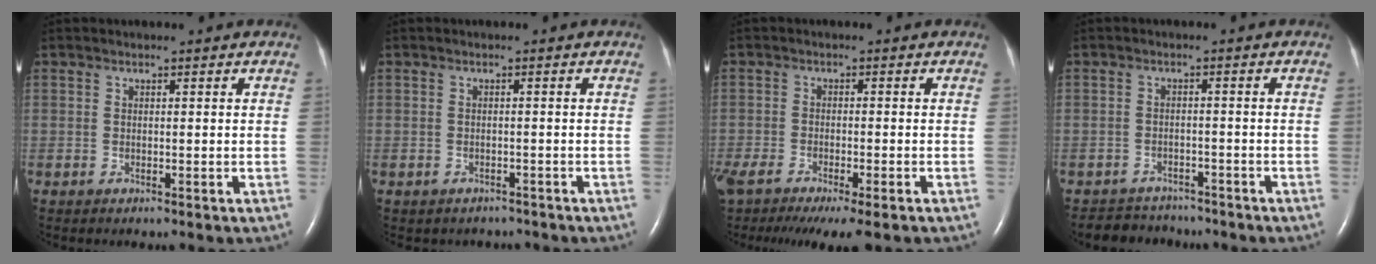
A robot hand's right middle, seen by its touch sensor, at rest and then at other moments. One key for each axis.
{"total": 2.7, "fx": -2.3, "fy": 1.4, "fz": 0.1, "tx": -0.007, "ty": 0.008, "tz": -0.028}
{"total": 13.2, "fx": -9.8, "fy": 3.2, "fz": 8.2, "tx": -0.175, "ty": -0.026, "tz": -0.149}
{"total": 5.3, "fx": -4.8, "fy": 2.2, "fz": -0.2, "tx": 0.005, "ty": 0.005, "tz": -0.071}